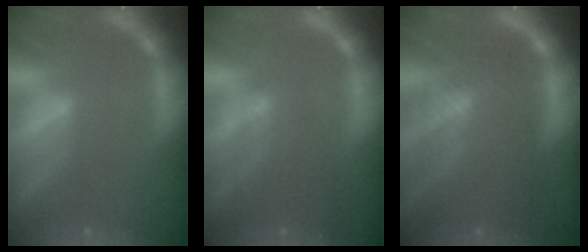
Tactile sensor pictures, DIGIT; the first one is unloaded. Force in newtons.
{"total": 4.6}
{"total": 8.6}